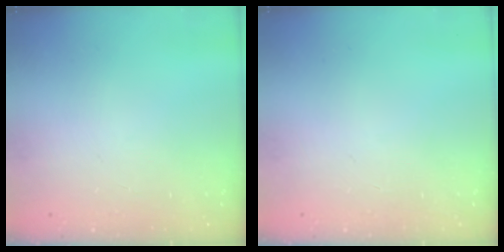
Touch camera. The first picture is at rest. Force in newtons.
{"total": 0.0}